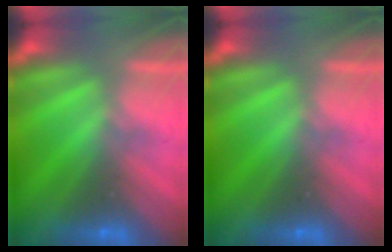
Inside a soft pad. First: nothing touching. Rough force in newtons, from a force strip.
{"total": 0.0}